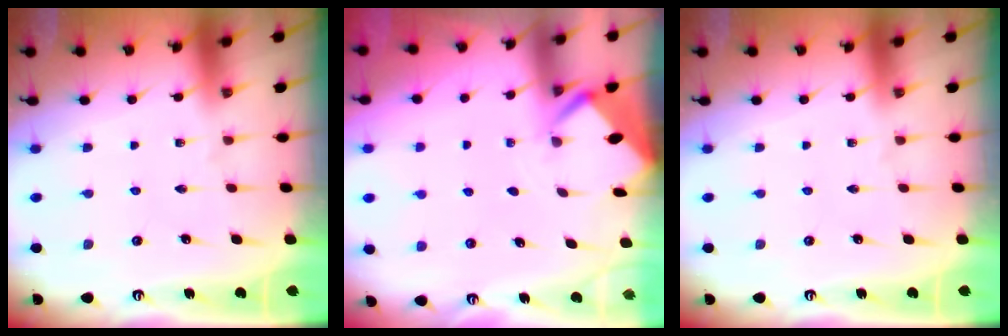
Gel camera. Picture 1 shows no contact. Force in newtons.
{"total": 2.4, "press": 2.4, "slide": 0.1}
{"total": 0.0}